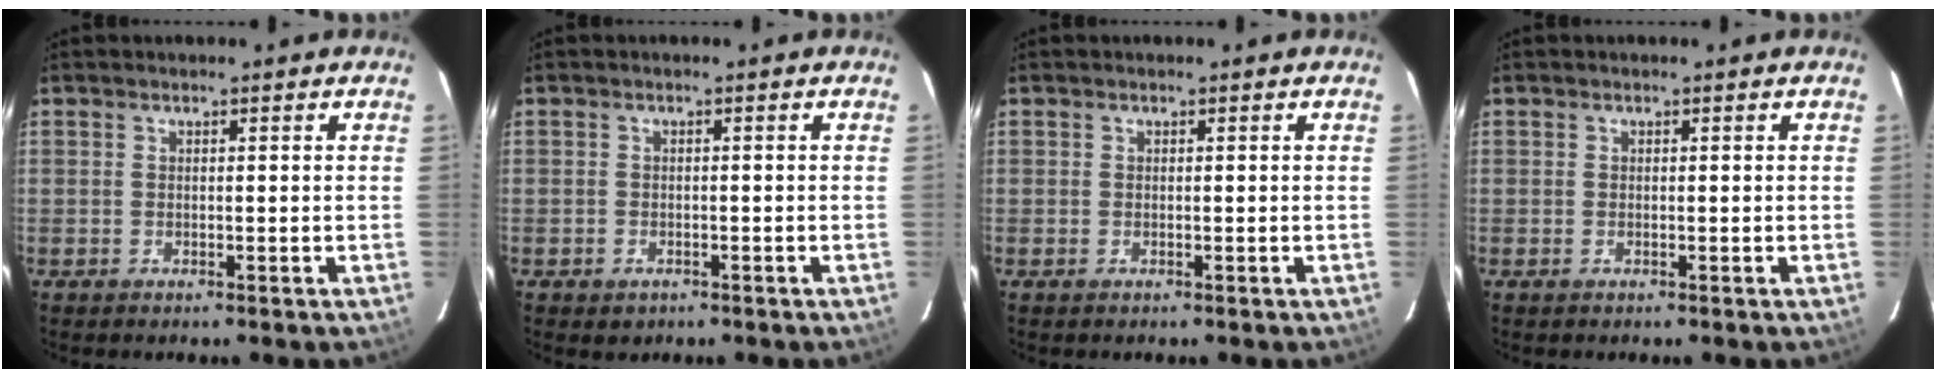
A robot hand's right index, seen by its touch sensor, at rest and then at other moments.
{"total": 2.0, "force": [-1.1, 1.6, 0.6], "torque": [-0.013, -0.001, -0.011]}
{"total": 0.0}
{"total": 0.0}